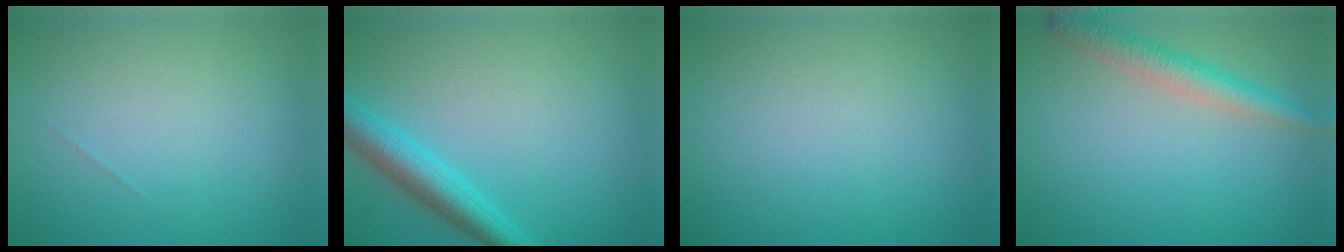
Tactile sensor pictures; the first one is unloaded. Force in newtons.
{"total": 4.1, "press": 4.1, "slide": 0.3}
{"total": 0.0}
{"total": 3.3, "press": 3.3, "slide": 0.1}